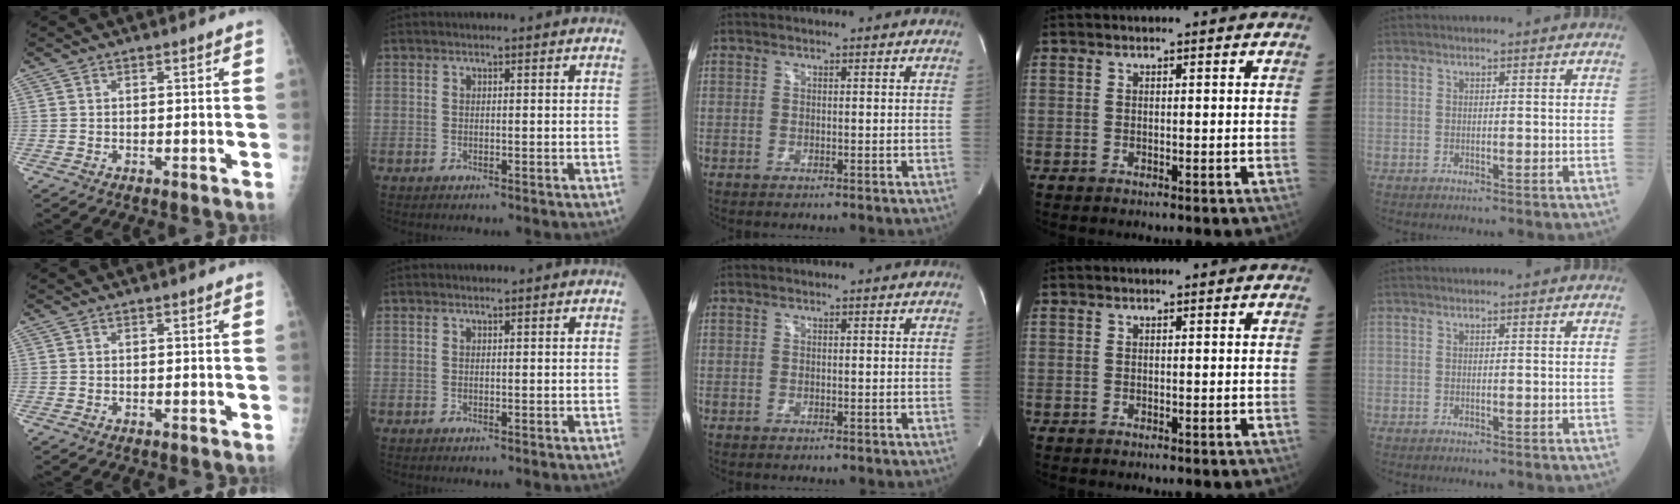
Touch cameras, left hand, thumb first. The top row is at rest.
{}